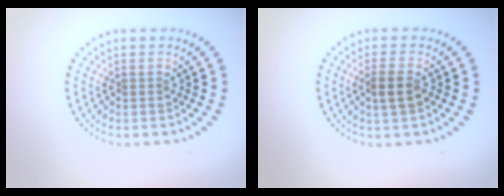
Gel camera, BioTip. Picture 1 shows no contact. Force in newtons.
{"total": 1.8, "press": 1.7, "slide": 0.6}